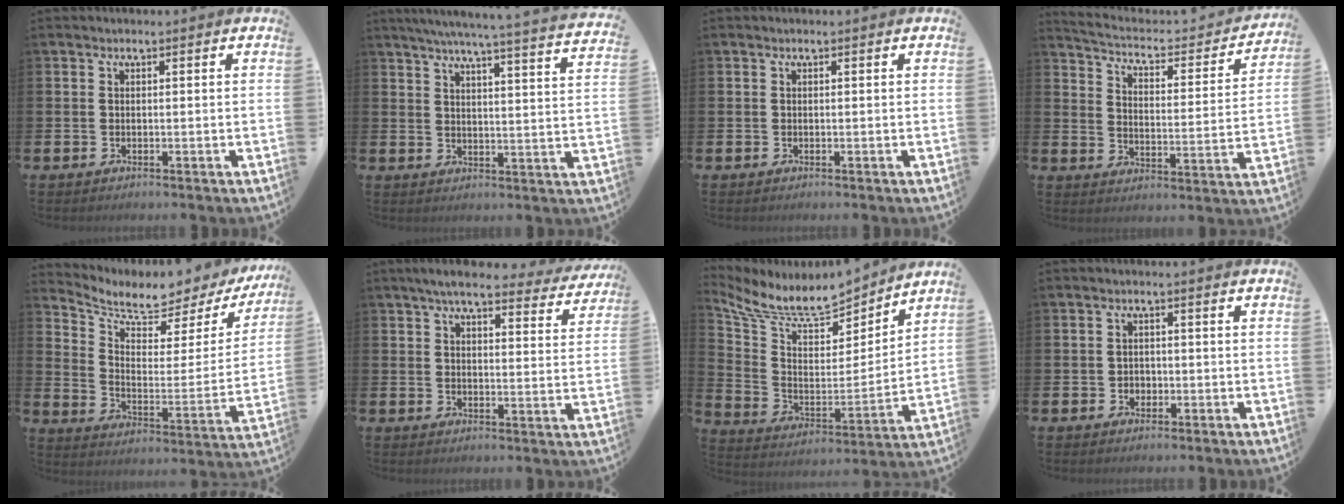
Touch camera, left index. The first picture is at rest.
{"total": 5.9, "force": [5.6, -0.5, 1.9], "torque": [-0.046, -0.046, 0.091]}
{"total": 0.0}
{"total": 4.6, "force": [4.0, 1.7, 1.6], "torque": [-0.047, -0.038, 0.056]}
{"total": 6.1, "force": [5.4, 2.2, 1.9], "torque": [-0.068, -0.044, 0.086]}
{"total": 6.1, "force": [5.4, 1.0, 2.5], "torque": [-0.052, -0.024, 0.093]}
{"total": 8.8, "force": [8.1, 2.6, 2.5], "torque": [-0.096, -0.056, 0.140]}
{"total": 1.4, "force": [-0.4, 1.4, 0.3], "torque": [0.000, 0.003, -0.012]}